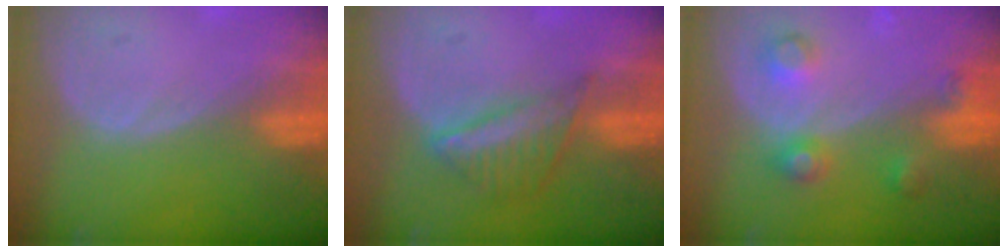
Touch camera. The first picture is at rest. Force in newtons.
{"total": 6.2, "press": 5.4, "slide": 2.9}
{"total": 4.9, "press": 4.9, "slide": 0.2}